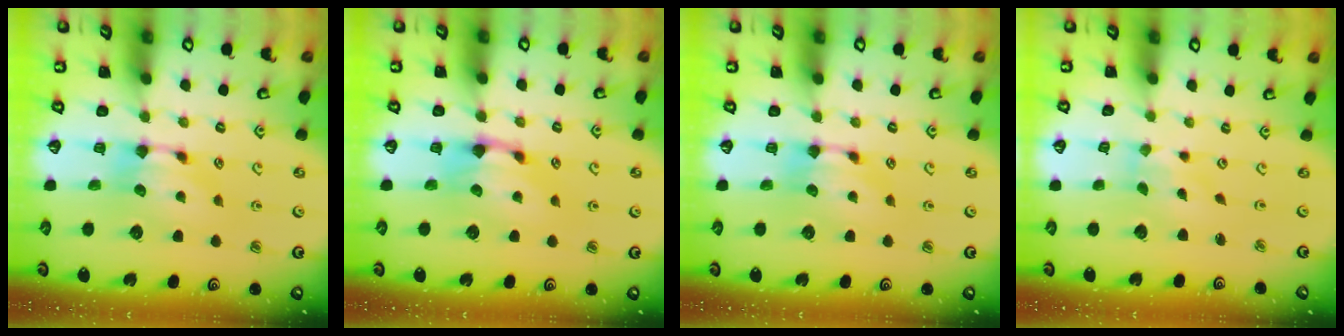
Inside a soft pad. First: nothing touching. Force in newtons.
{"total": 1.1, "press": 0.5, "slide": 1.0}
{"total": 0.0}
{"total": 2.4, "press": 2.2, "slide": 1.0}